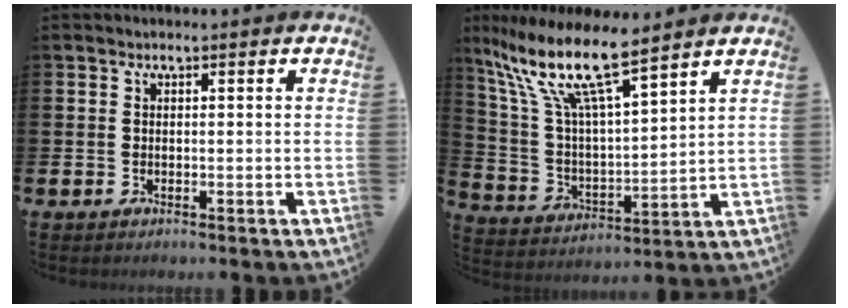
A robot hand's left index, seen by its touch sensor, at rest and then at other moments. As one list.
[{"total": 11.7, "force": [9.1, 2.1, 7.1], "torque": [-0.176, -0.048, 0.153]}]